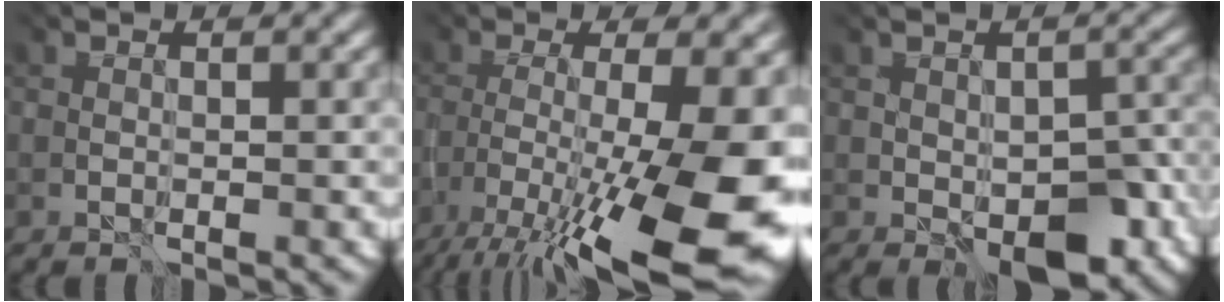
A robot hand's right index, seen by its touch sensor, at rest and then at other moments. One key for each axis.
{"total": 16.4, "fx": -7.8, "fy": 5.2, "fz": 13.5, "tx": -0.235, "ty": -0.007, "tz": -0.109}
{"total": 6.1, "fx": -3.3, "fy": 3.2, "fz": 3.9, "tx": -0.050, "ty": -0.015, "tz": -0.023}